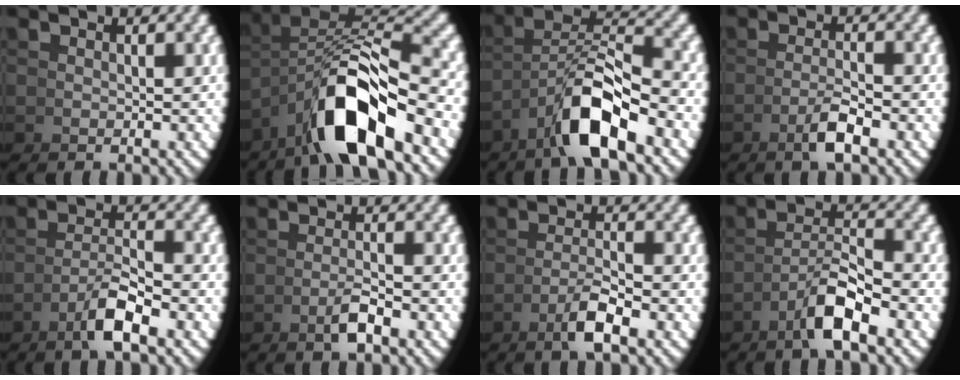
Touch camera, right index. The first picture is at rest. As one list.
[{"total": 8.5, "force": [-2.6, 4.1, 7.0], "torque": [-0.113, -0.007, -0.032]}, {"total": 7.4, "force": [-0.8, 4.0, 6.1], "torque": [-0.106, -0.008, -0.009]}, {"total": 2.5, "force": [-1.2, -0.5, 2.1], "torque": [-0.024, 0.004, -0.022]}, {"total": 3.6, "force": [-1.4, 0.4, 3.3], "torque": [-0.052, -0.003, -0.022]}, {"total": 2.0, "force": [-1.1, -0.5, 1.6], "torque": [-0.013, 0.006, -0.021]}, {"total": 2.8, "force": [-1.2, -0.4, 2.5], "torque": [-0.032, 0.001, -0.023]}, {"total": 4.4, "force": [-1.2, 1.3, 4.0], "torque": [-0.070, -0.003, -0.018]}]